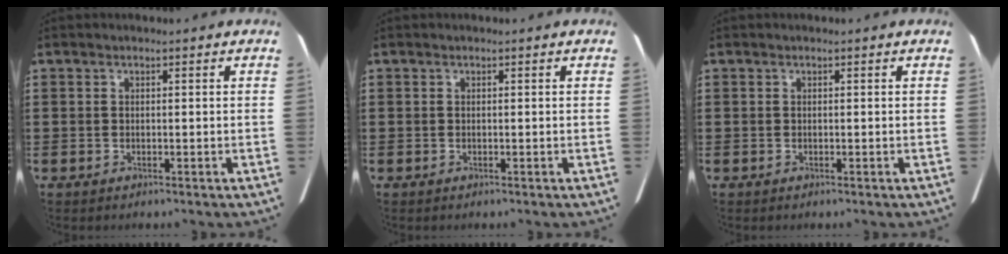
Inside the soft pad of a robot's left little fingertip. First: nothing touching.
{"total": 0.0}
{"total": 0.0}